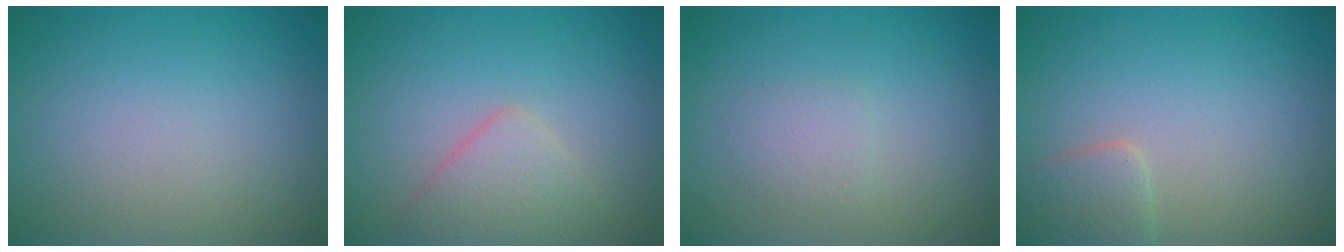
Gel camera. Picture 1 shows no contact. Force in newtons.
{"total": 2.9, "press": 2.9, "slide": 0.1}
{"total": 1.3, "press": 1.3, "slide": 0.1}
{"total": 2.1, "press": 2.0, "slide": 0.2}